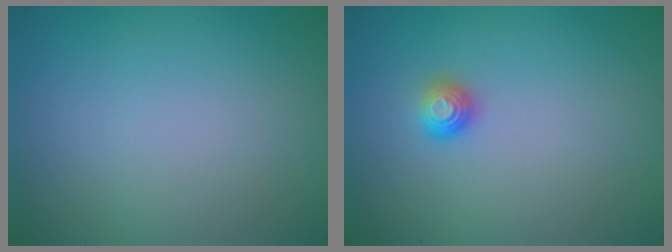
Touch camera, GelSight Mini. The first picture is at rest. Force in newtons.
{"total": 1.1, "press": 1.0, "slide": 0.3}